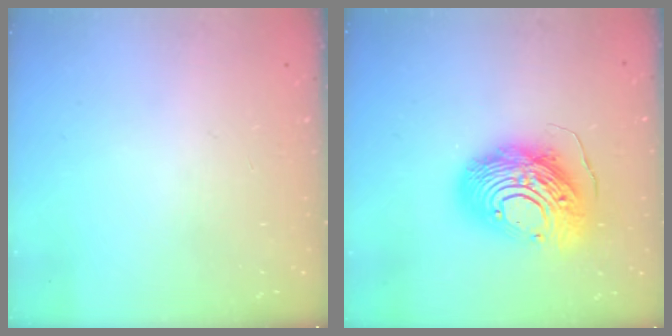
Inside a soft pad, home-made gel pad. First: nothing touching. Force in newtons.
{"total": 18.0, "press": 17.9, "slide": 1.9}